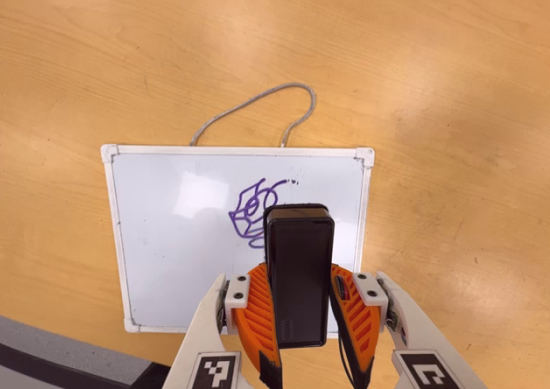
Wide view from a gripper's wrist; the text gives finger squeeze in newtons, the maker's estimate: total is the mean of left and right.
{"total": 5.9, "left": 5.4, "right": 6.5}